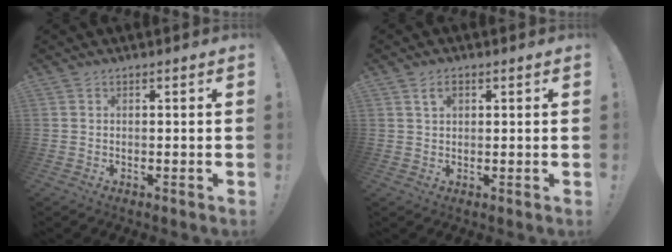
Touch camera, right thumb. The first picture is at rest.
{"total": 2.8, "force": [1.3, 1.6, 1.8], "torque": [-0.031, 0.000, 0.021]}